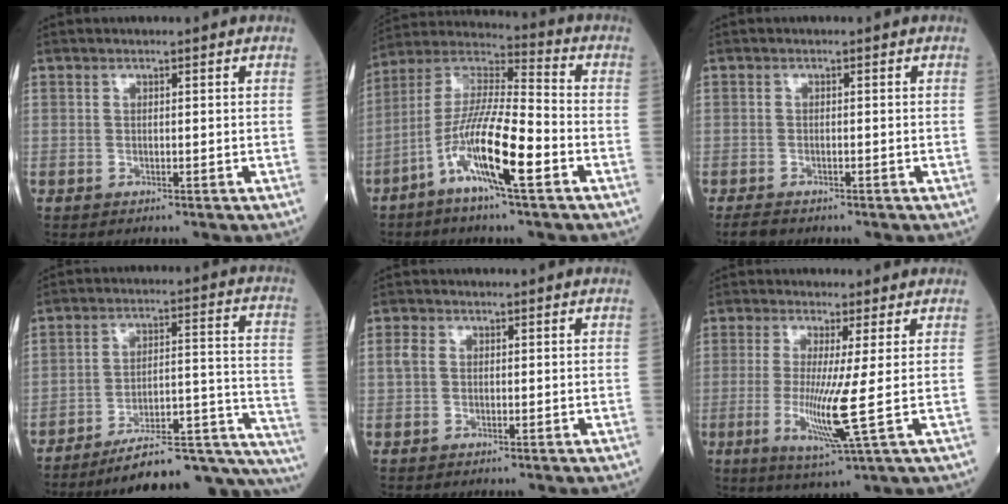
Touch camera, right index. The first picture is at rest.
{"total": 13.5, "force": [-5.8, 1.1, 12.2], "torque": [-0.240, -0.004, -0.114]}
{"total": 1.8, "force": [-1.5, 0.6, 0.9], "torque": [-0.022, -0.004, -0.024]}
{"total": 21.6, "force": [-19.5, 2.4, 8.9], "torque": [-0.045, 0.053, -0.273]}
{"total": 1.6, "force": [0.1, 1.3, 0.9], "torque": [-0.030, 0.010, 0.001]}
{"total": 7.9, "force": [-0.9, -1.3, 7.8], "torque": [-0.159, -0.033, -0.017]}